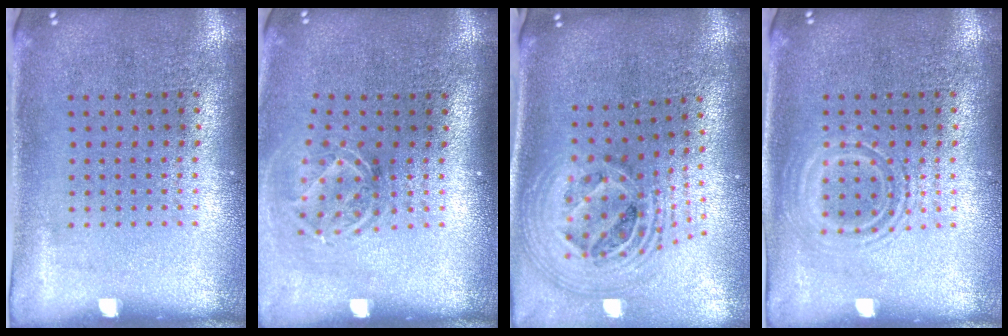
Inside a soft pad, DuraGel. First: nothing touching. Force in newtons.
{"total": 1.8, "press": 1.3, "slide": 1.2}
{"total": 2.7, "press": 1.9, "slide": 1.9}
{"total": 1.1, "press": 1.1, "slide": 0.2}